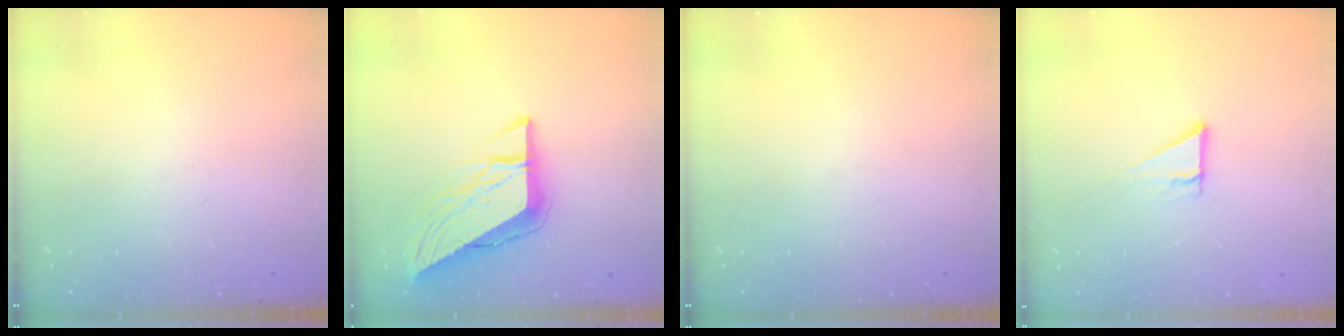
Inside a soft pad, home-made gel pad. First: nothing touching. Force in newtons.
{"total": 12.1, "press": 12.0, "slide": 1.3}
{"total": 0.0}
{"total": 3.1, "press": 3.1, "slide": 0.2}